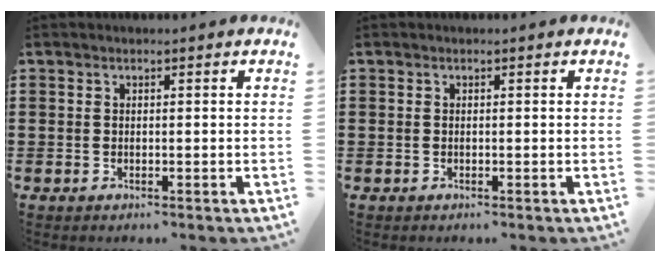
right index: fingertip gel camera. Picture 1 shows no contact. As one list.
[{"total": 0.0}]